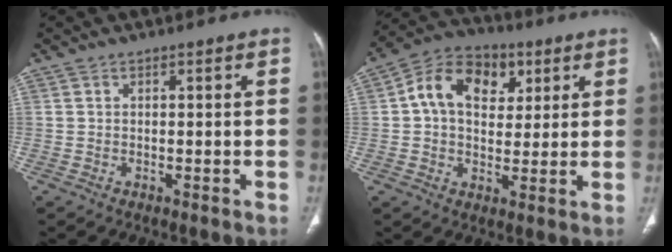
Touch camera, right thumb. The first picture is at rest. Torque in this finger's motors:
{"motor_torque": [0.04, 2.39, 0.87, 0.05, 0.09]}